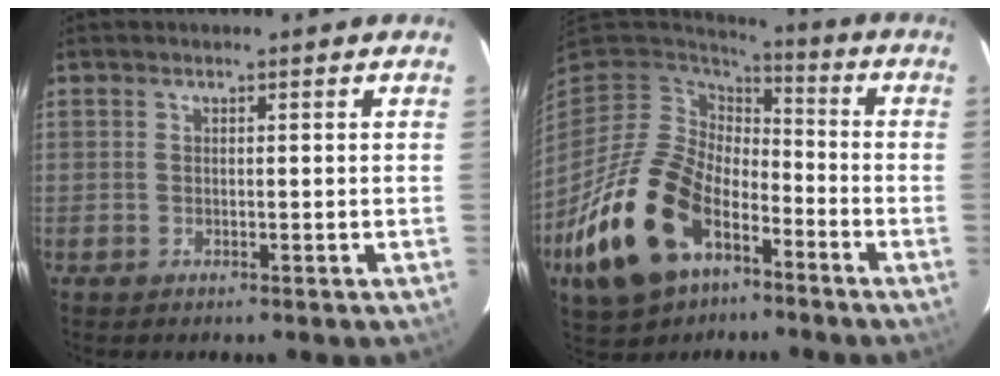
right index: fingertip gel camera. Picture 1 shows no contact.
{"total": 21.5, "force": [-10.4, 13.3, 13.4], "torque": [-0.299, -0.017, -0.178]}